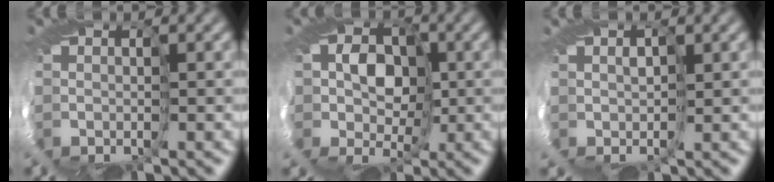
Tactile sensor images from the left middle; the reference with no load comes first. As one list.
[{"total": 4.3, "force": [0.6, 3.6, 2.3], "torque": [-0.008, 0.017, -0.031]}, {"total": 1.7, "force": [1.0, -1.0, -1.0], "torque": [0.020, 0.020, 0.004]}]